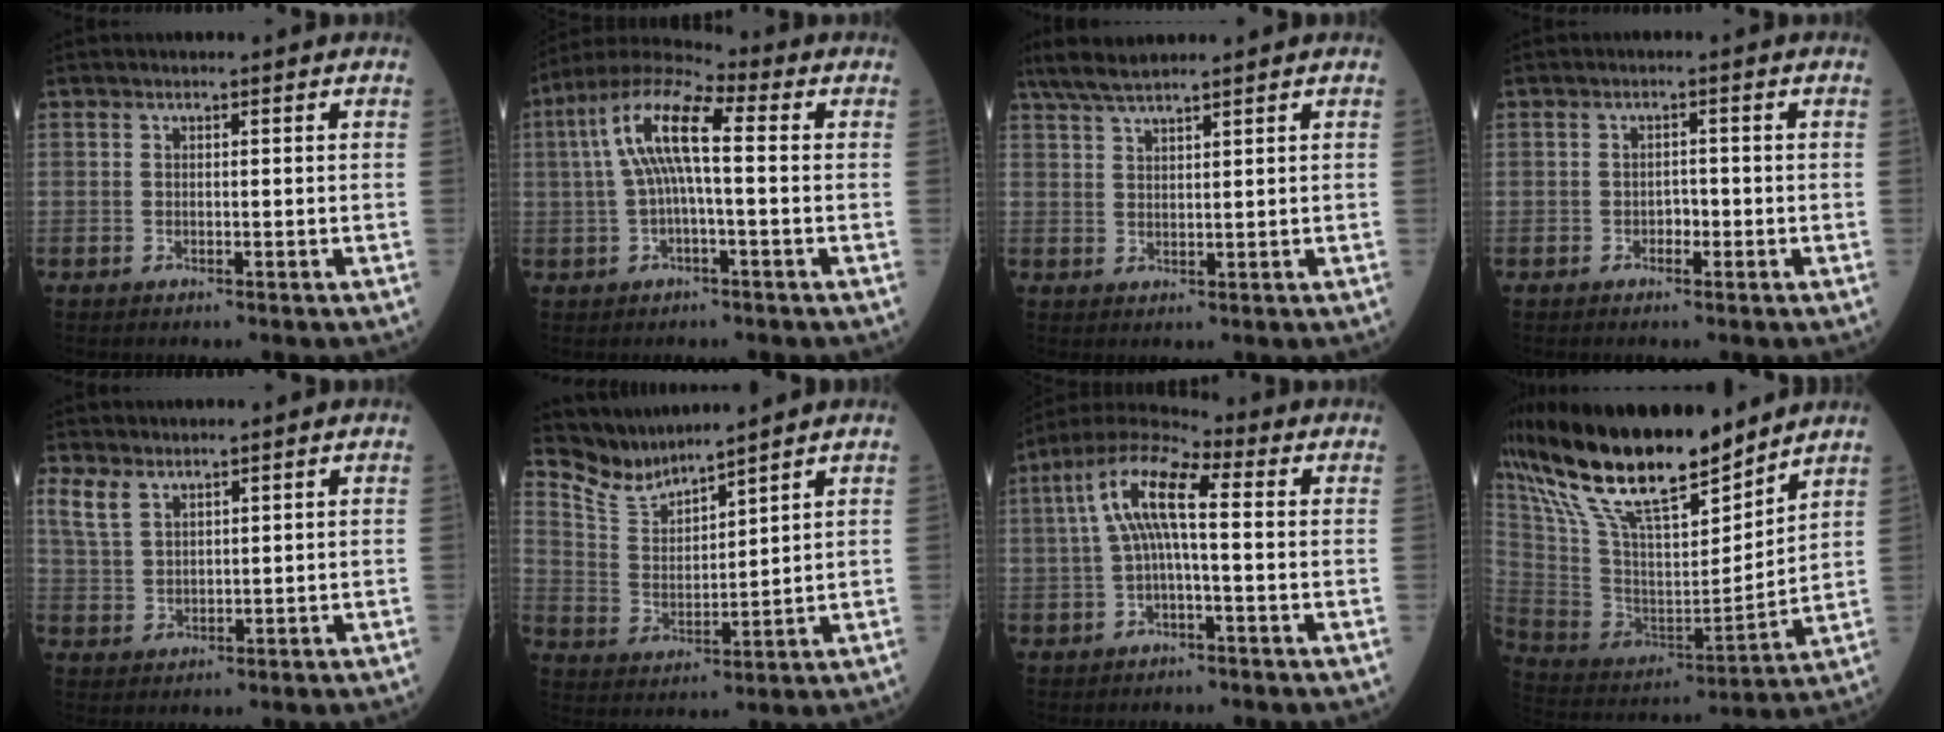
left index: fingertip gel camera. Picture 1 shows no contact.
{"total": 10.4, "force": [0.5, 2.3, 10.1], "torque": [-0.209, 0.033, 0.001]}
{"total": 5.7, "force": [4.7, -0.1, 3.1], "torque": [-0.063, 0.020, 0.092]}
{"total": 1.4, "force": [-1.0, 0.7, 0.7], "torque": [-0.006, 0.000, -0.020]}
{"total": 3.6, "force": [2.5, 1.7, 1.8], "torque": [-0.052, 0.005, 0.063]}
{"total": 6.2, "force": [6.2, 0.0, 0.0], "torque": [-0.024, -0.006, 0.142]}
{"total": 9.7, "force": [0.4, 2.2, 9.4], "torque": [-0.193, 0.032, -0.001]}
{"total": 23.4, "force": [18.5, 5.6, 13.1], "torque": [-0.261, 0.004, 0.338]}